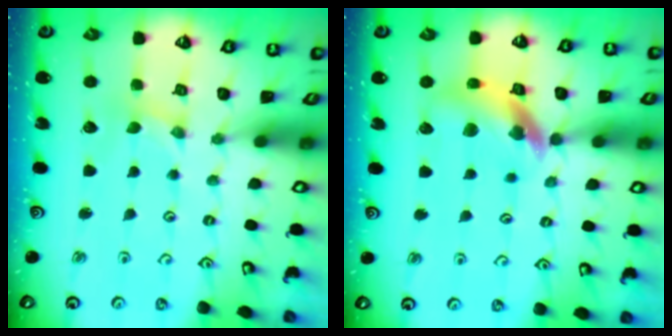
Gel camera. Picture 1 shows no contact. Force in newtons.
{"total": 13.8, "press": 13.7, "slide": 1.7}